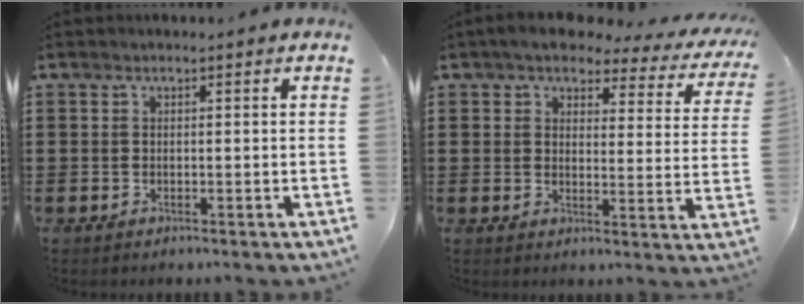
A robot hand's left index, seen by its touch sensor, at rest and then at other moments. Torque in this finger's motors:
{"motor_torque": [2.14, 0.00, 0.62, -0.03]}